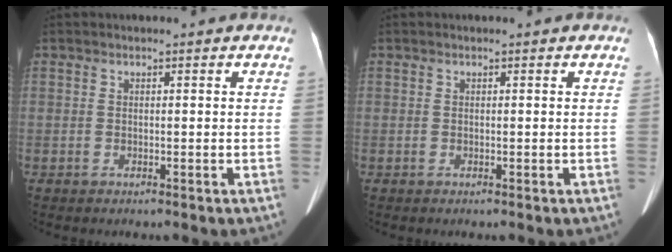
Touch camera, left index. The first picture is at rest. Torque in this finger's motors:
{"motor_torque": [0.00, 0.01, 0.00, 0.00]}